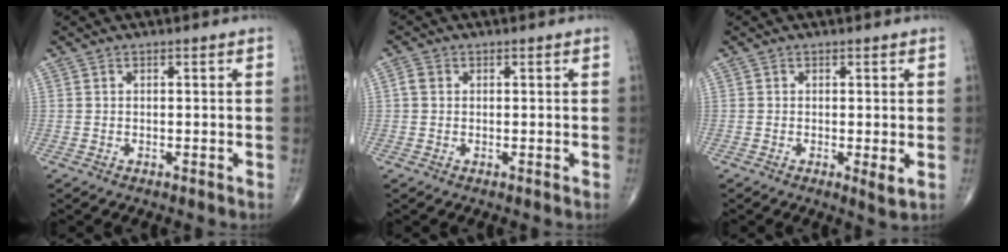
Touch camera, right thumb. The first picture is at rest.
{"total": 1.7, "force": [0.2, 1.5, 0.9], "torque": [-0.017, 0.006, 0.003]}
{"total": 2.2, "force": [-0.1, 0.5, 2.2], "torque": [-0.037, -0.010, -0.006]}